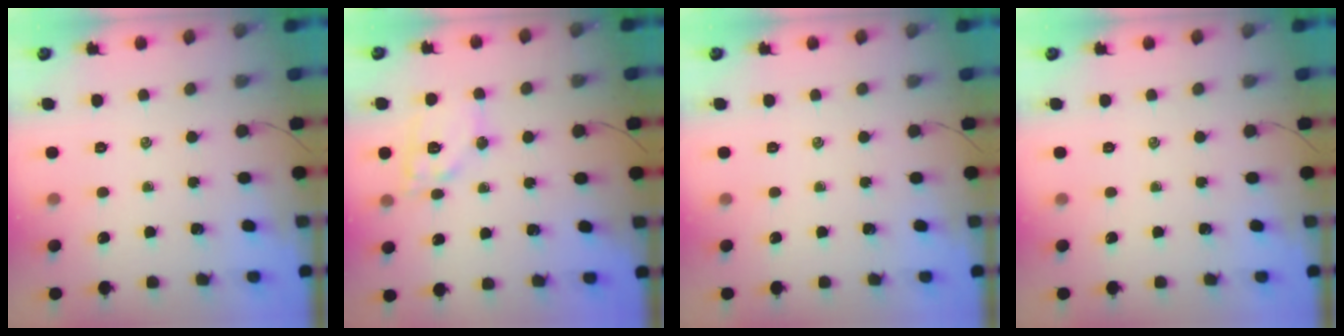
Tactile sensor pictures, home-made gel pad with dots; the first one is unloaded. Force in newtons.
{"total": 11.6, "press": 11.5, "slide": 1.2}
{"total": 0.0}
{"total": 0.0}